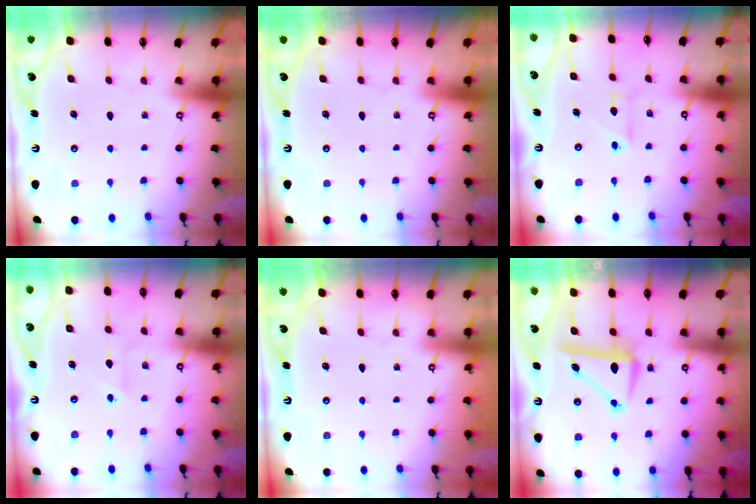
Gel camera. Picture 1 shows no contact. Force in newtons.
{"total": 0.0}
{"total": 3.3, "press": 3.0, "slide": 1.4}
{"total": 2.0, "press": 2.0, "slide": 0.2}
{"total": 0.0}
{"total": 7.5, "press": 7.4, "slide": 1.0}